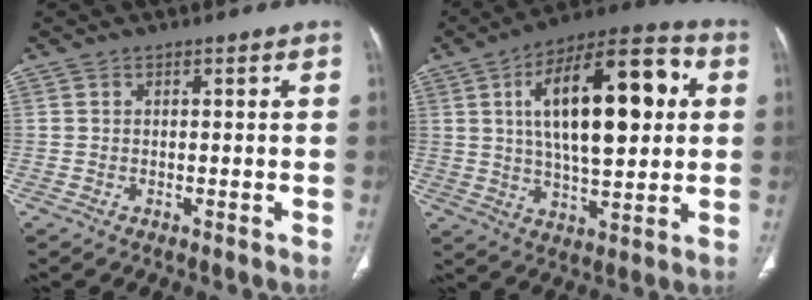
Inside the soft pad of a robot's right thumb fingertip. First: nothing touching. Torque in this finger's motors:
{"motor_torque": [-0.91, 2.11, 1.48, -0.39, 0.27]}